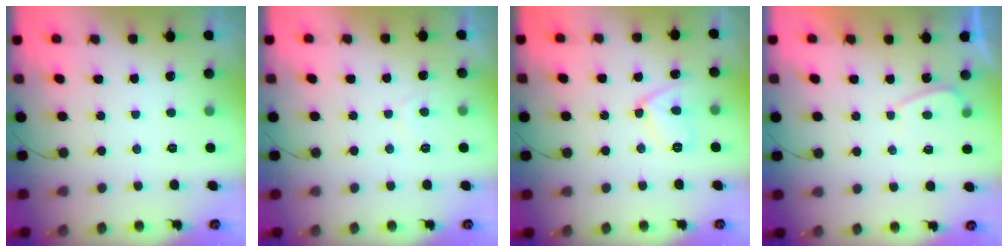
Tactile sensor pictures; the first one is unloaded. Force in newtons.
{"total": 2.8, "press": 2.7, "slide": 0.6}
{"total": 9.1, "press": 8.9, "slide": 1.8}
{"total": 0.8, "press": 0.6, "slide": 0.5}